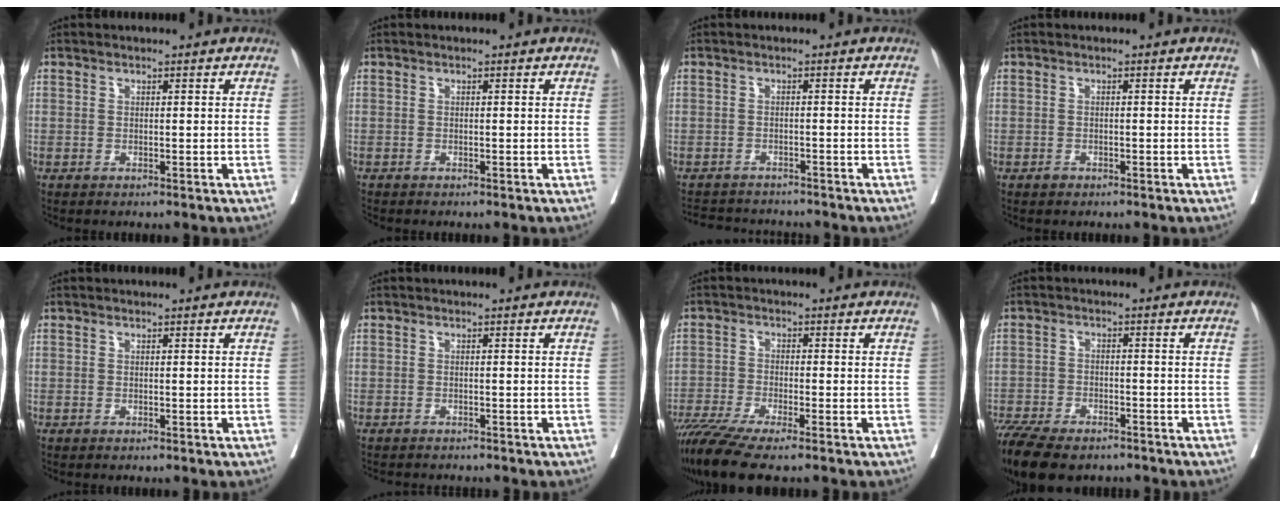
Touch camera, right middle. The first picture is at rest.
{"total": 0.7, "force": [-0.7, -0.2, 0.2], "torque": [0.001, -0.001, -0.013]}
{"total": 6.6, "force": [-6.4, 1.4, 1.1], "torque": [-0.013, 0.001, -0.090]}
{"total": 0.5, "force": [-0.4, 0.3, 0.2], "torque": [-0.003, 0.000, -0.005]}
{"total": 0.0}
{"total": 4.7, "force": [-4.3, 1.0, 1.6], "torque": [-0.021, -0.005, -0.055]}
{"total": 9.3, "force": [-7.4, 0.2, 5.7], "torque": [-0.097, -0.022, -0.127]}
{"total": 13.3, "force": [-10.5, 4.8, 6.6], "torque": [-0.144, -0.014, -0.162]}